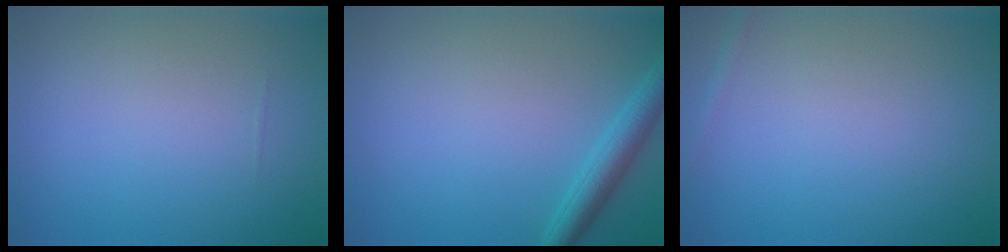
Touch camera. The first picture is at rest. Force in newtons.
{"total": 2.7, "press": 2.7, "slide": 0.1}
{"total": 0.7, "press": 0.7, "slide": 0.0}